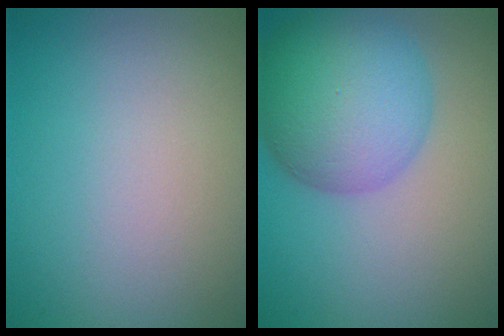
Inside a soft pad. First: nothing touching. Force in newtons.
{"total": 8.7, "press": 8.7, "slide": 0.4}